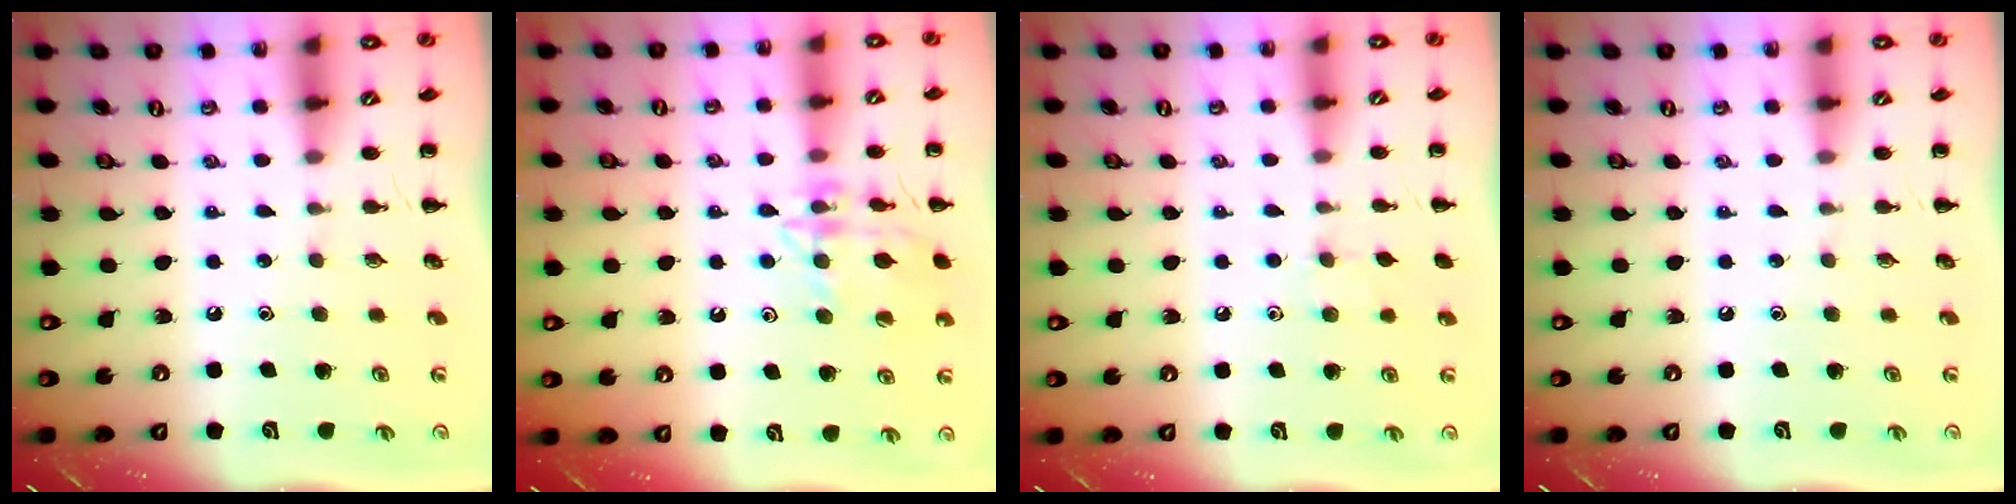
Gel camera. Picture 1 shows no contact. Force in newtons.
{"total": 14.9, "press": 14.8, "slide": 1.2}
{"total": 4.2, "press": 4.0, "slide": 1.3}
{"total": 0.0}